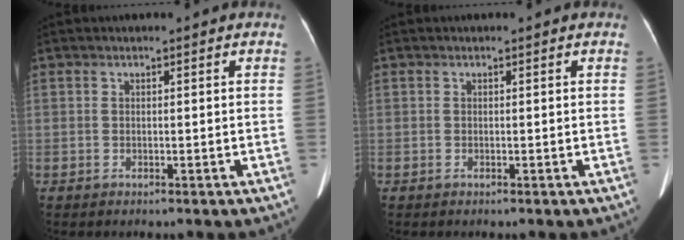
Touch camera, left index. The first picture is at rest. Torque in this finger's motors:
{"motor_torque": [0.08, 0.11, 0.00, 0.00]}